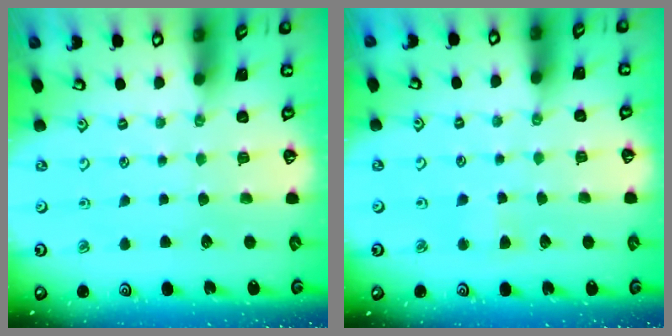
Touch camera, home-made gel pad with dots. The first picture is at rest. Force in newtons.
{"total": 2.4, "press": 2.4, "slide": 0.5}